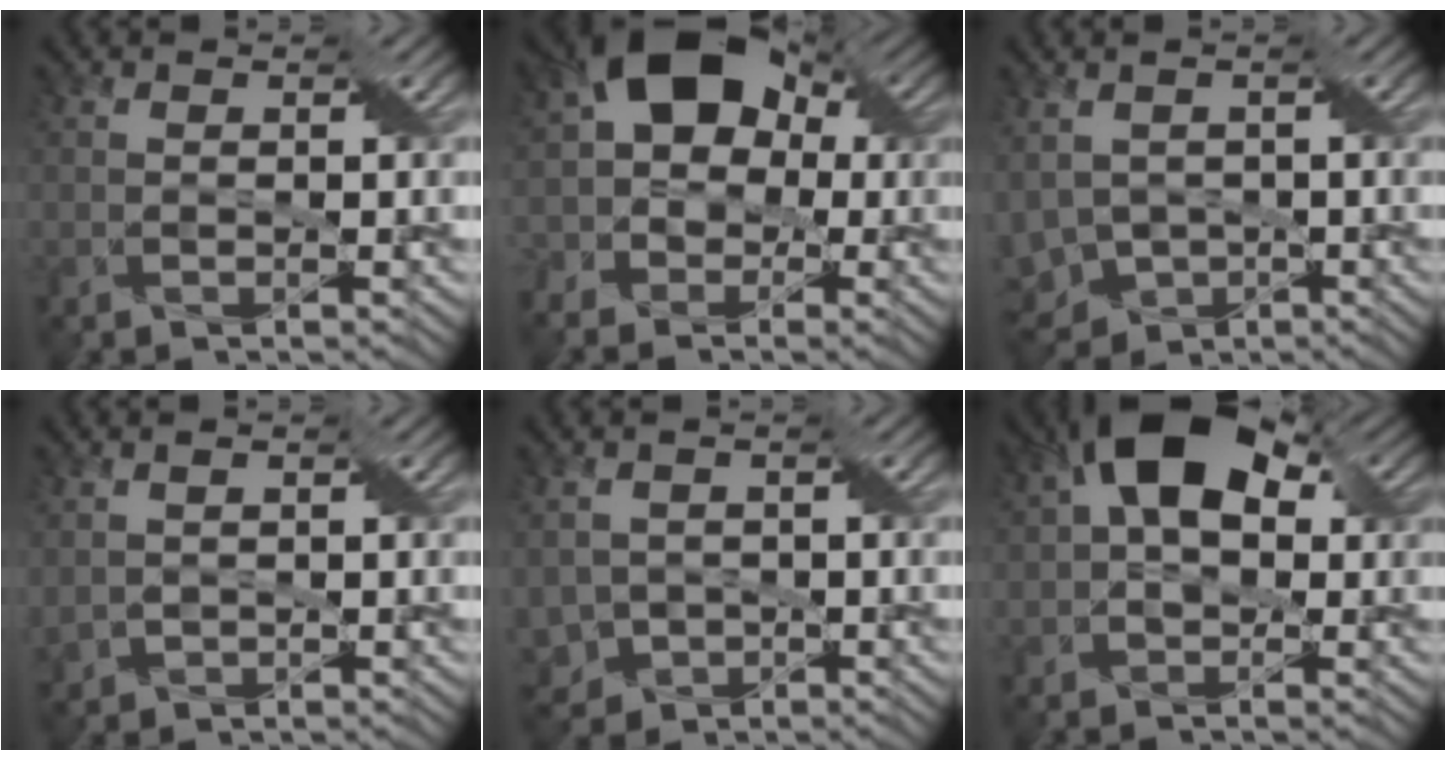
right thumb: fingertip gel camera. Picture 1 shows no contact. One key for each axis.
{"total": 11.9, "fx": -0.4, "fy": 9.5, "fz": 7.3, "tx": -0.122, "ty": 0.015, "tz": -0.043}
{"total": 6.6, "fx": -2.5, "fy": 4.2, "fz": 4.4, "tx": -0.106, "ty": -0.015, "tz": -0.049}
{"total": 2.5, "fx": 0.4, "fy": 1.9, "fz": 1.5, "tx": -0.041, "ty": -0.005, "tz": 0.009}
{"total": 4.6, "fx": -1.5, "fy": 3.9, "fz": 2.0, "tx": -0.053, "ty": -0.018, "tz": -0.032}
{"total": 11.1, "fx": 2.6, "fy": 7.1, "fz": 8.1, "tx": -0.138, "ty": 0.021, "tz": 0.023}